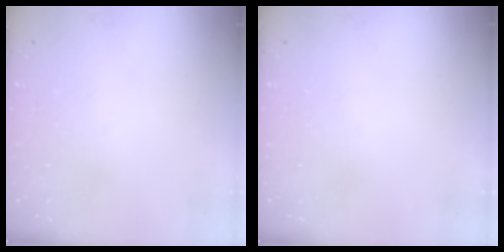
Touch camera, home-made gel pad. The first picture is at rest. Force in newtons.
{"total": 8.9, "press": 3.1, "slide": 8.3}